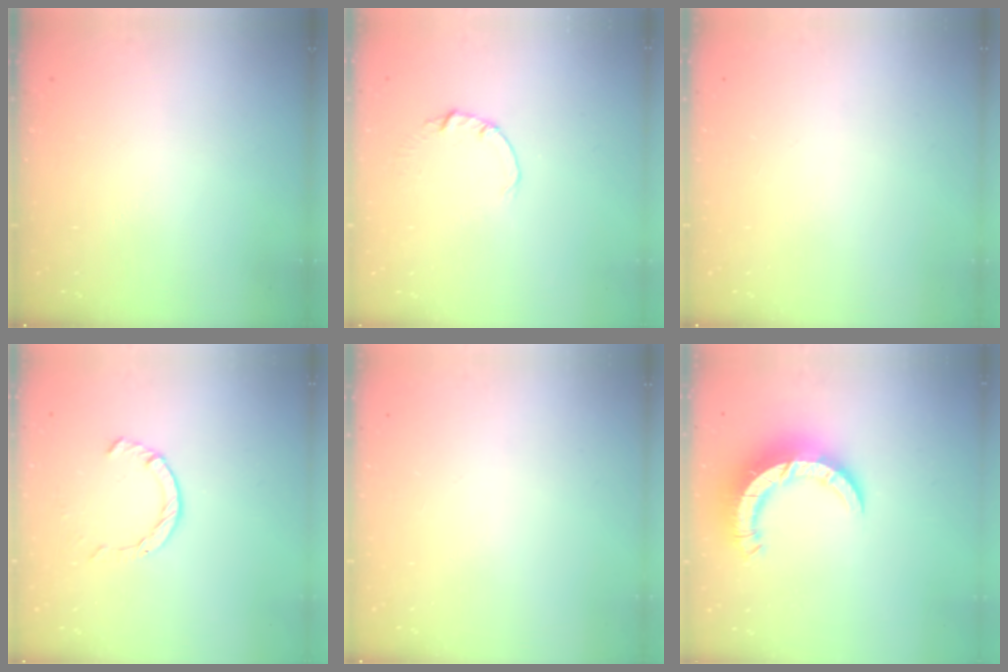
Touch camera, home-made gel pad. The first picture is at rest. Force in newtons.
{"total": 0.5, "press": 0.5, "slide": 0.1}
{"total": 0.0}
{"total": 2.4, "press": 2.4, "slide": 0.2}
{"total": 0.0}
{"total": 10.0, "press": 9.9, "slide": 1.2}